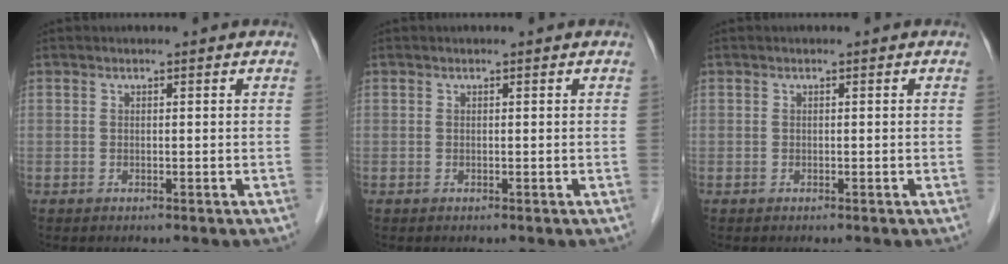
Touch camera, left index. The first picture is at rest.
{"total": 0.0}
{"total": 0.0}